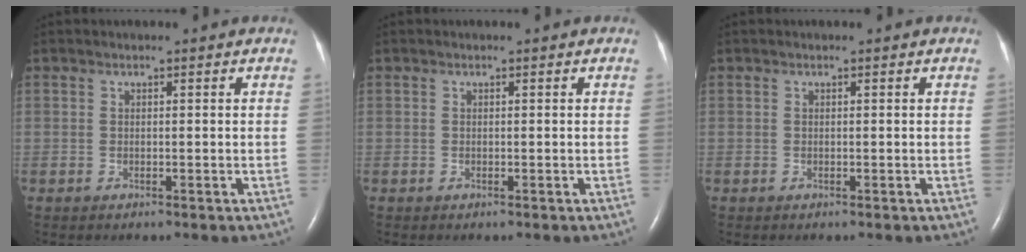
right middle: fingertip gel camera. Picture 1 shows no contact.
{"total": 0.0}
{"total": 0.0}